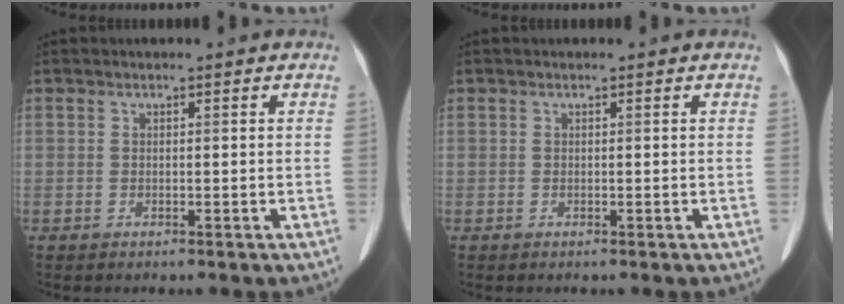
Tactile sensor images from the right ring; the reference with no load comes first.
{"total": 0.0}